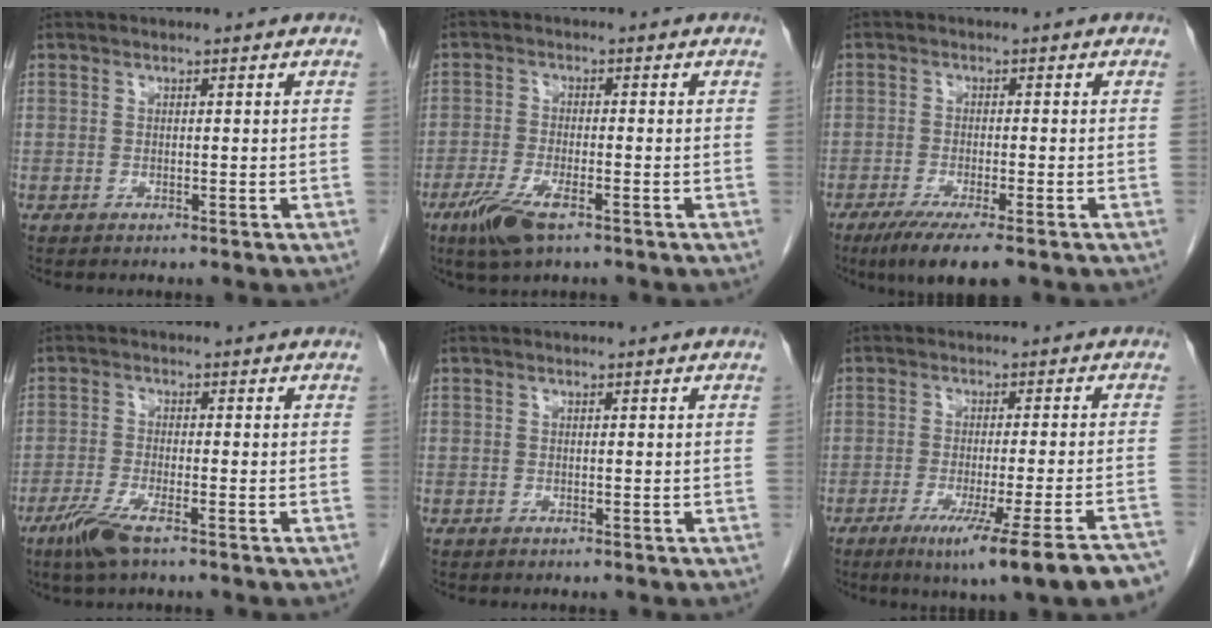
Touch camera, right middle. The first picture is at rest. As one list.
[{"total": 6.3, "force": [-3.8, 1.5, 4.8], "torque": [-0.103, -0.013, -0.067]}, {"total": 7.3, "force": [-5.0, 0.5, 5.4], "torque": [-0.084, -0.019, -0.077]}, {"total": 5.0, "force": [-3.3, 0.6, 3.7], "torque": [-0.084, -0.011, -0.065]}, {"total": 0.0}, {"total": 17.0, "force": [-12.6, -1.2, 11.3], "torque": [-0.096, -0.032, -0.178]}]